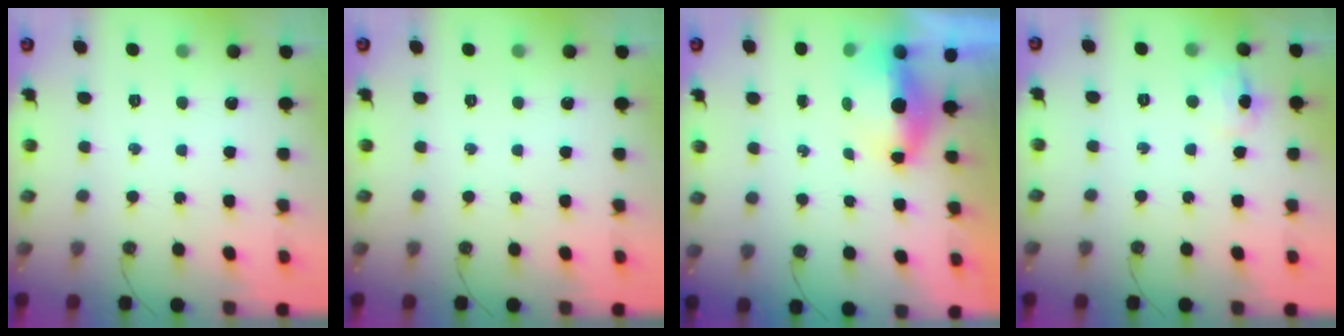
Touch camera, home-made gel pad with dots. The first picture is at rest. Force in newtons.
{"total": 0.0}
{"total": 5.7, "press": 5.5, "slide": 1.5}
{"total": 6.8, "press": 6.7, "slide": 0.8}